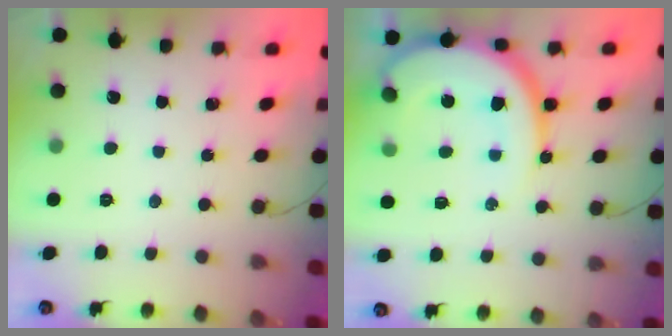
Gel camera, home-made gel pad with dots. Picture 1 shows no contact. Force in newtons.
{"total": 15.3, "press": 15.2, "slide": 1.2}